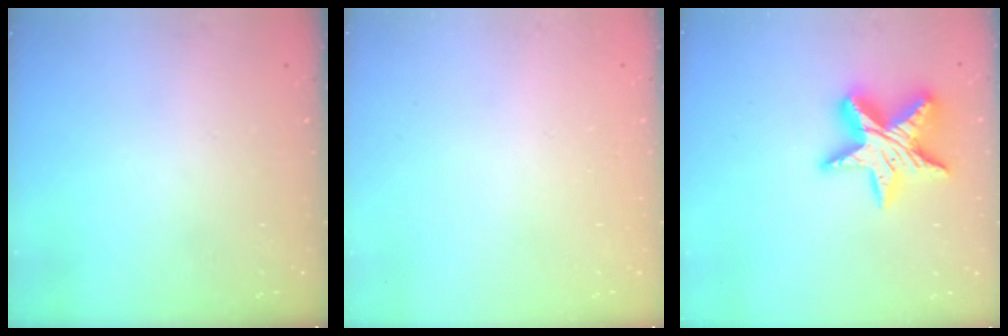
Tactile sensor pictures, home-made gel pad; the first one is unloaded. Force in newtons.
{"total": 0.0}
{"total": 16.7, "press": 16.7, "slide": 1.1}